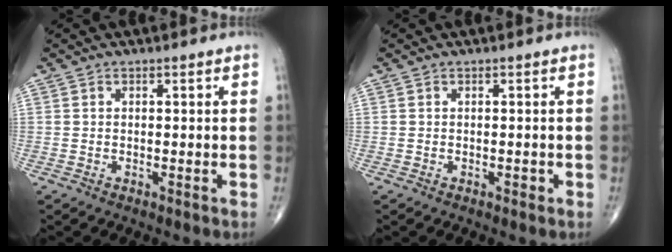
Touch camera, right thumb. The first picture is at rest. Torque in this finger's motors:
{"motor_torque": [0.46, 0.32, -0.15, -0.06, 0.08]}